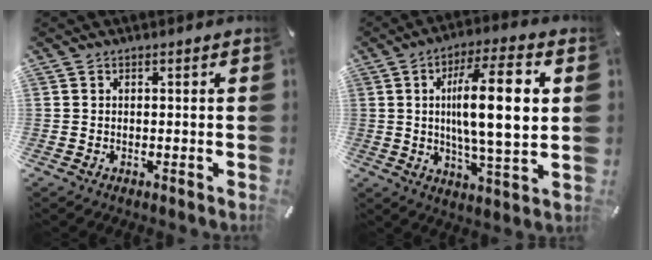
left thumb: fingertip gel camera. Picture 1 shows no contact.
{"total": 17.1, "force": [3.2, 4.1, 16.3], "torque": [-0.280, -0.005, 0.040]}